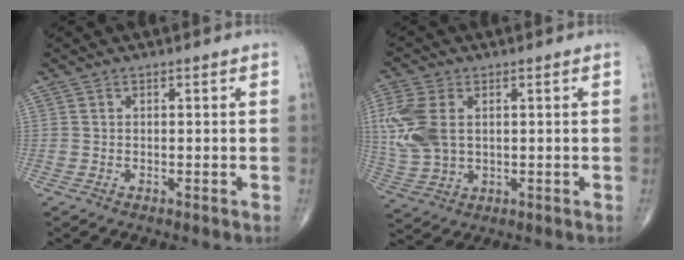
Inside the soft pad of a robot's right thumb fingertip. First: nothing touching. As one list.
[{"total": 10.9, "force": [2.0, 7.1, 8.1], "torque": [-0.195, 0.001, 0.046]}]